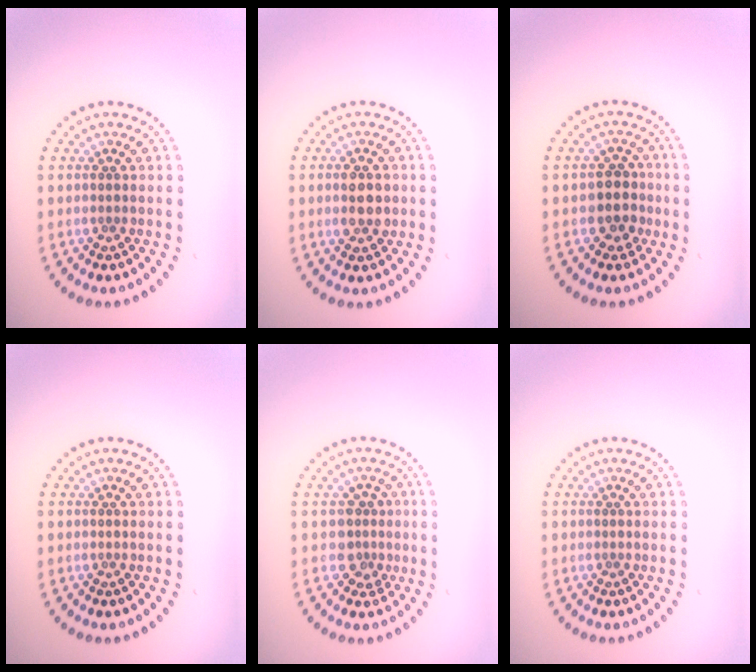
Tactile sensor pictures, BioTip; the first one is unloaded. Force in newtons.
{"total": 2.9, "press": 2.9, "slide": 0.1}
{"total": 2.8, "press": 2.5, "slide": 1.2}
{"total": 0.0}
{"total": 2.4, "press": 1.9, "slide": 1.5}
{"total": 0.0}